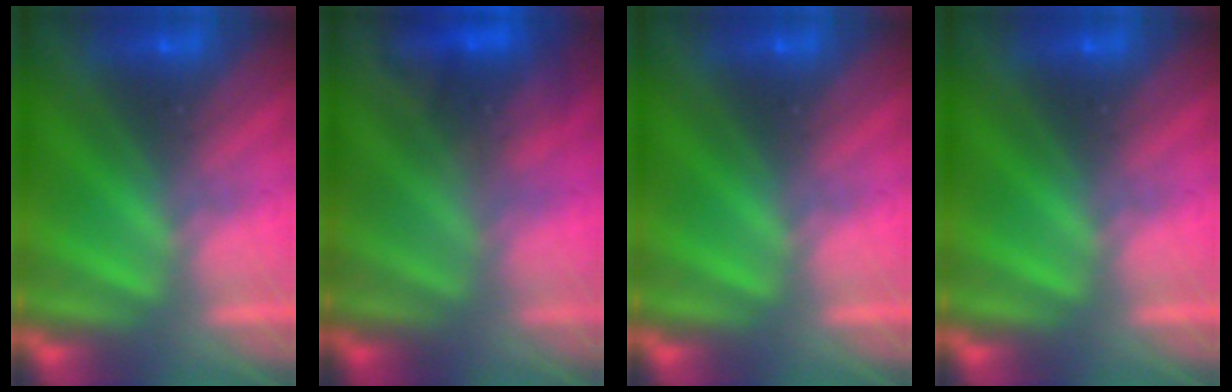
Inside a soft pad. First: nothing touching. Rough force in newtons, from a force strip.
{"total": 4.8}
{"total": 0.0}
{"total": 0.0}